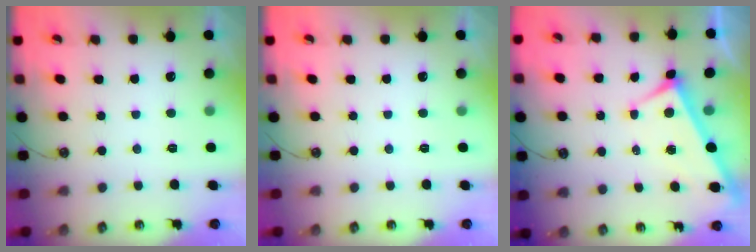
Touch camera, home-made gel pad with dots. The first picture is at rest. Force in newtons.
{"total": 0.0}
{"total": 3.9, "press": 3.9, "slide": 0.7}